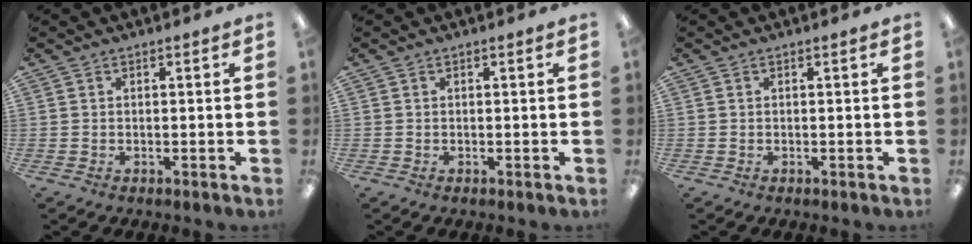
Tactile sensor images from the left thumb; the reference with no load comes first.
{"total": 0.0}
{"total": 0.0}